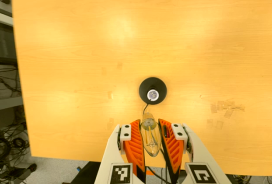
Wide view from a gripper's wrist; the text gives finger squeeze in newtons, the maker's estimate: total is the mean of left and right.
{"total": 20.3, "left": 22.1, "right": 18.5}